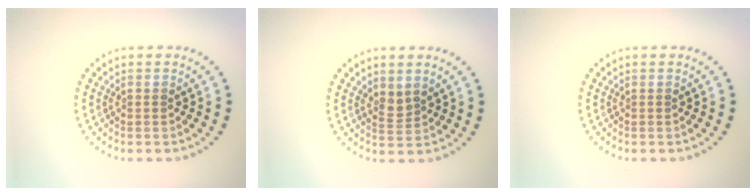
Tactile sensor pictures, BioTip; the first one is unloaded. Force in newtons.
{"total": 1.5, "press": 1.1, "slide": 1.0}
{"total": 0.0}